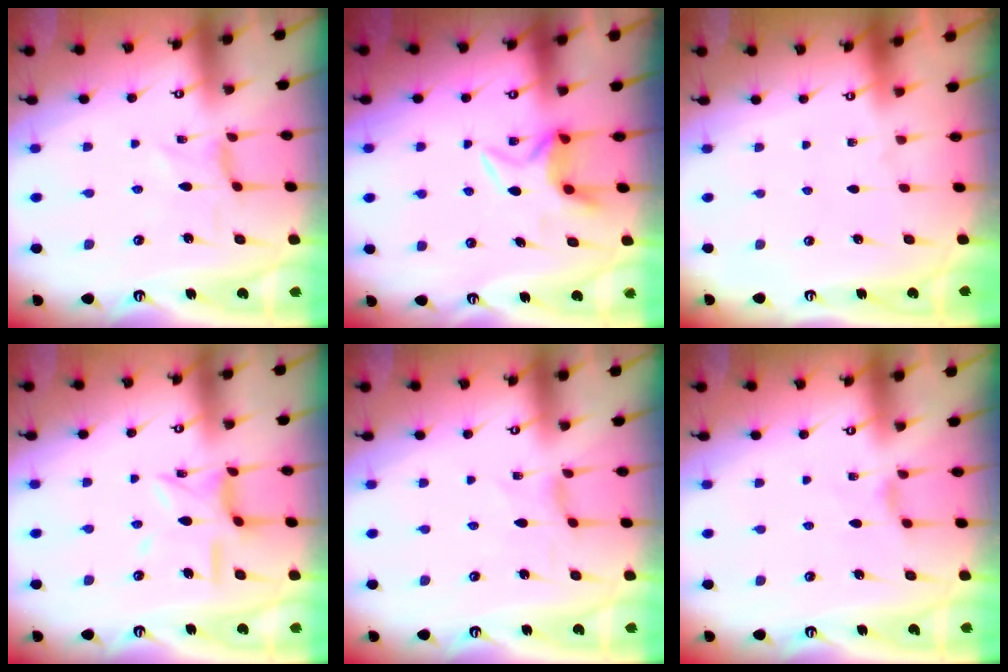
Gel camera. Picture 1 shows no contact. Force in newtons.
{"total": 5.3, "press": 5.2, "slide": 0.9}
{"total": 0.0}
{"total": 9.8, "press": 9.8, "slide": 0.8}
{"total": 1.6, "press": 1.6, "slide": 0.3}
{"total": 1.7, "press": 1.7, "slide": 0.4}